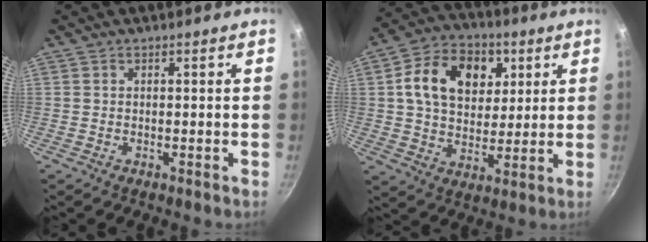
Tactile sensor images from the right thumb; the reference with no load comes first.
{"total": 16.3, "force": [4.9, 11.8, 10.1], "torque": [-0.136, 0.000, 0.072]}